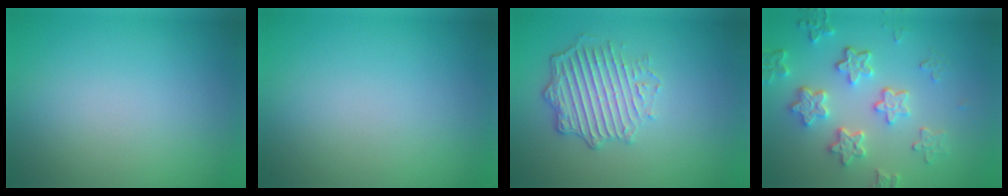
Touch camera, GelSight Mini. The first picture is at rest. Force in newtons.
{"total": 0.0}
{"total": 4.8, "press": 3.7, "slide": 3.1}
{"total": 5.3, "press": 4.1, "slide": 3.4}